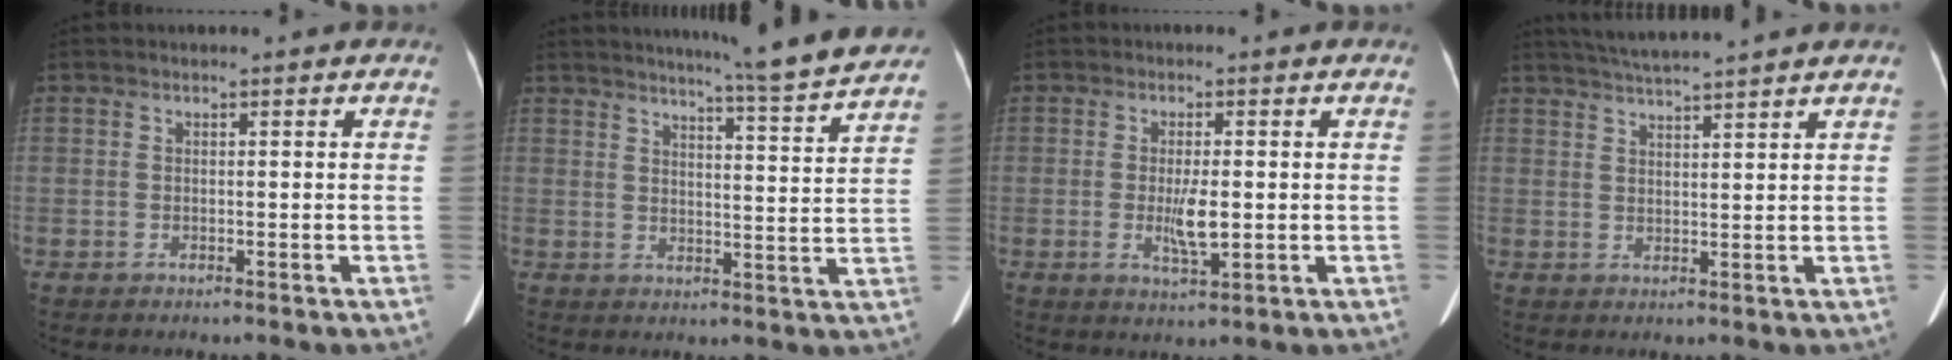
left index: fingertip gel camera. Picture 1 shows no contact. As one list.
[{"total": 11.6, "force": [10.7, -1.5, 4.4], "torque": [-0.074, -0.027, 0.134]}, {"total": 4.4, "force": [-0.4, 0.9, 4.3], "torque": [-0.084, -0.008, -0.004]}, {"total": 7.1, "force": [6.4, -1.3, 2.7], "torque": [-0.051, 0.018, 0.104]}]